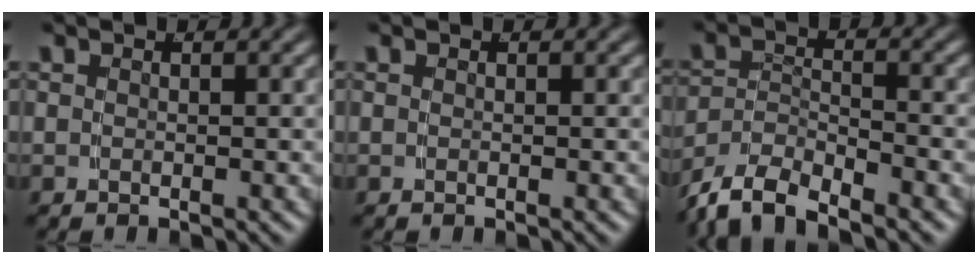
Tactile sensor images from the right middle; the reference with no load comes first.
{"total": 0.0}
{"total": 7.1, "force": [-5.4, 3.7, 2.7], "torque": [-0.054, -0.018, -0.089]}